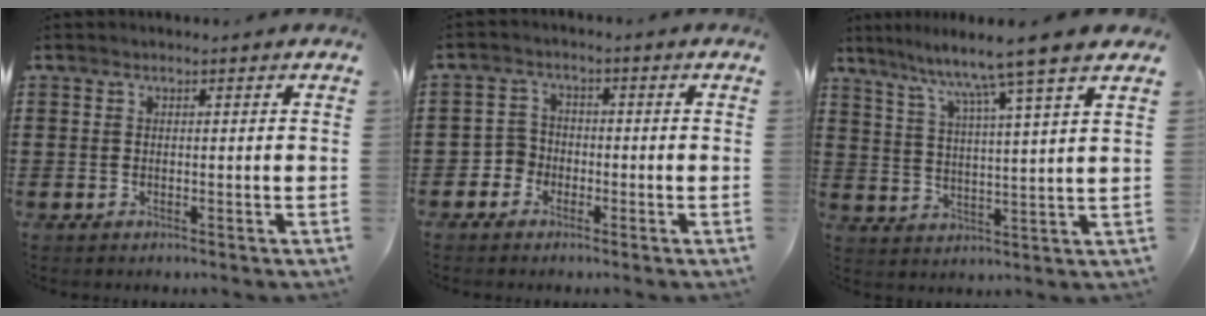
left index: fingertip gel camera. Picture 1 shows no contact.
{"total": 3.1, "force": [-2.0, 2.4, 0.3], "torque": [-0.026, 0.002, -0.048]}
{"total": 7.8, "force": [6.4, -1.5, 4.2], "torque": [-0.098, -0.043, 0.099]}